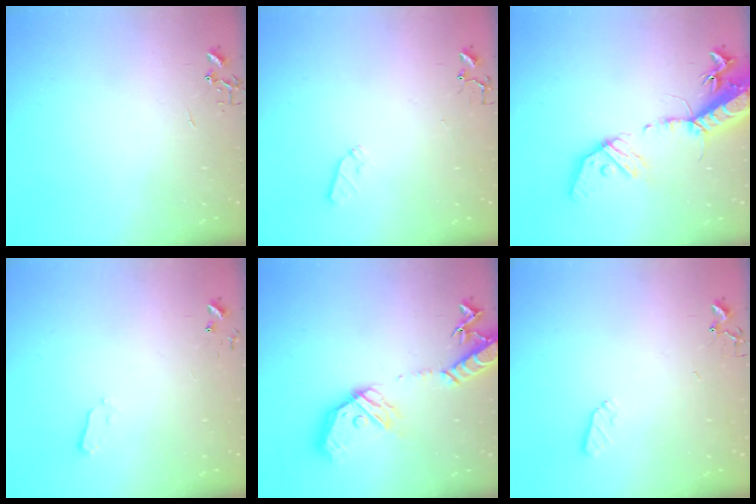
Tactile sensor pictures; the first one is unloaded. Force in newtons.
{"total": 5.2, "press": 5.1, "slide": 0.7}
{"total": 20.5, "press": 20.0, "slide": 4.4}
{"total": 2.7, "press": 2.6, "slide": 0.4}
{"total": 21.3, "press": 21.1, "slide": 3.1}
{"total": 5.0, "press": 4.9, "slide": 0.9}